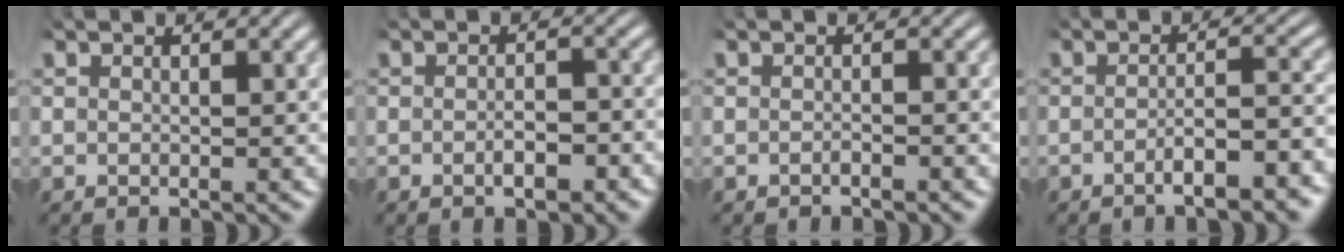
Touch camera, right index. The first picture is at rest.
{"total": 2.2, "force": [-1.4, 0.9, 1.5], "torque": [-0.018, 0.004, -0.026]}
{"total": 0.8, "force": [-0.8, -0.1, 0.1], "torque": [-0.003, 0.001, -0.014]}
{"total": 3.8, "force": [-3.0, 0.4, 2.3], "torque": [-0.032, -0.006, -0.048]}